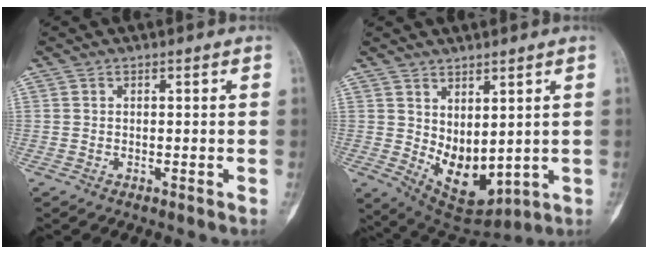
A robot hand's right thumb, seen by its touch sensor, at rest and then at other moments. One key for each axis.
{"total": 10.5, "fx": 0.7, "fy": 6.0, "fz": 8.6, "tx": -0.110, "ty": -0.026, "tz": 0.044}